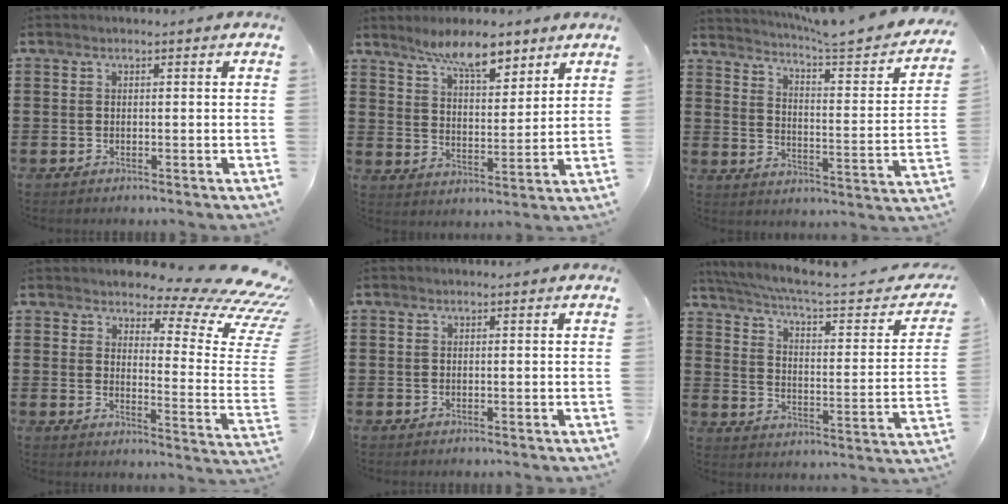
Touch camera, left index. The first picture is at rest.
{"total": 8.1, "force": [6.6, 2.3, 4.0], "torque": [-0.081, -0.021, 0.116]}
{"total": 5.0, "force": [4.4, -0.5, 2.4], "torque": [-0.062, -0.042, 0.065]}
{"total": 9.5, "force": [7.3, 2.0, 5.8], "torque": [-0.097, -0.059, 0.123]}
{"total": 0.0}
{"total": 5.2, "force": [4.1, 0.1, 3.3], "torque": [-0.084, -0.033, 0.062]}